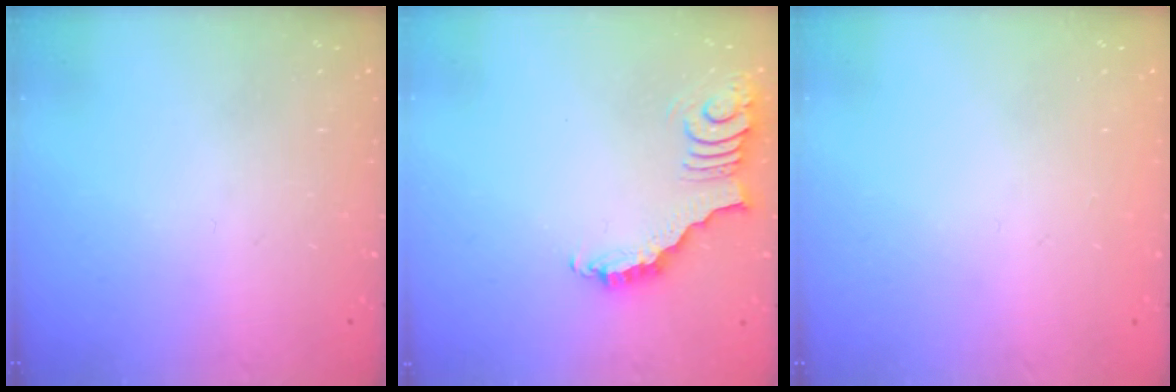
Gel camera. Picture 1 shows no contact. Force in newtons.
{"total": 3.8, "press": 3.7, "slide": 0.6}
{"total": 1.4, "press": 1.4, "slide": 0.1}